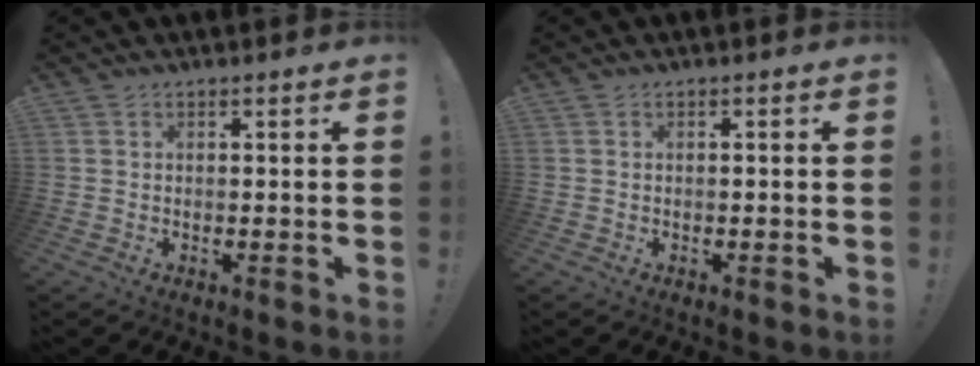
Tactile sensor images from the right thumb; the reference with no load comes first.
{"total": 0.5, "force": [-0.4, -0.2, 0.2], "torque": [-0.005, -0.001, -0.008]}